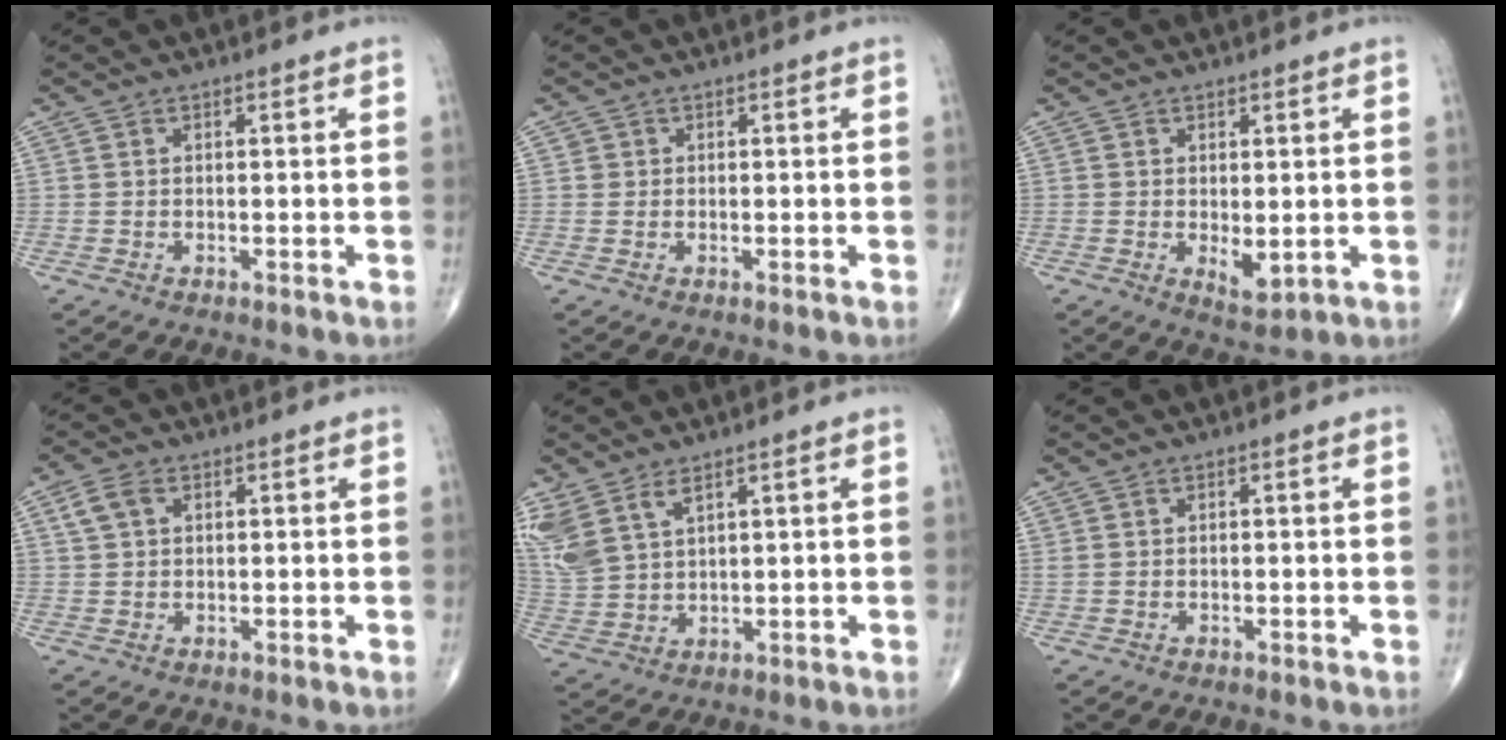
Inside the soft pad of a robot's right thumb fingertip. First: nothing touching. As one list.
[{"total": 0.9, "force": [0.2, 0.9, 0.0], "torque": [0.008, 0.003, 0.001]}, {"total": 3.6, "force": [-0.2, 1.6, 3.2], "torque": [-0.043, -0.012, 0.004]}, {"total": 3.7, "force": [1.4, 2.4, 2.4], "torque": [-0.049, 0.008, 0.031]}, {"total": 10.0, "force": [5.8, 5.1, 6.3], "torque": [-0.153, -0.016, 0.135]}, {"total": 0.6, "force": [0.4, 0.3, 0.3], "torque": [-0.004, 0.007, 0.008]}]